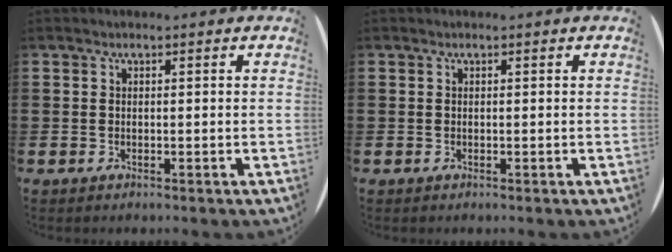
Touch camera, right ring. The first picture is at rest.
{"total": 0.0}